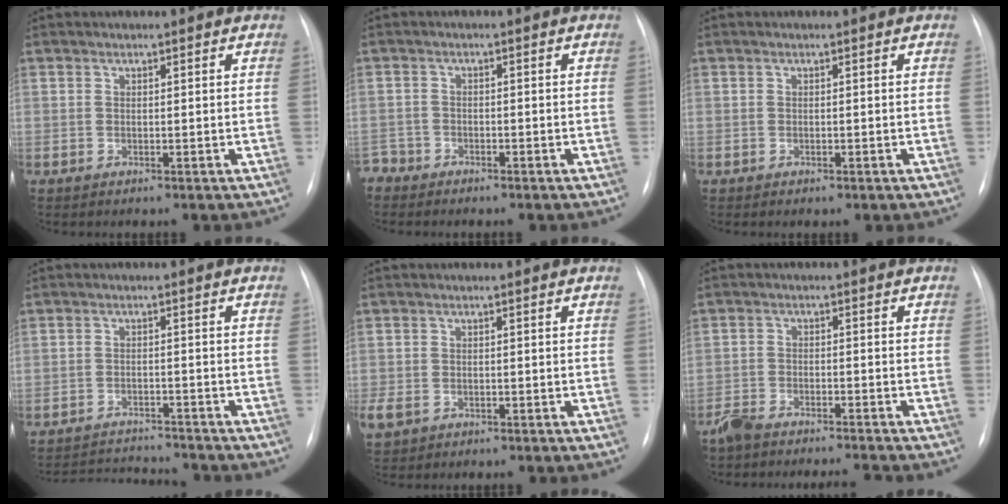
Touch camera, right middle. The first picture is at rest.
{"total": 2.7, "force": [-2.4, 1.3, -0.5], "torque": [0.008, 0.003, -0.046]}
{"total": 0.6, "force": [-0.3, 0.3, 0.4], "torque": [-0.006, 0.000, -0.001]}
{"total": 8.2, "force": [-8.2, 0.2, 1.1], "torque": [-0.019, 0.002, -0.126]}
{"total": 3.4, "force": [-1.6, 2.5, 1.6], "torque": [-0.039, -0.002, -0.023]}
{"total": 6.4, "force": [-6.1, 0.5, 1.9], "torque": [-0.030, -0.010, -0.101]}